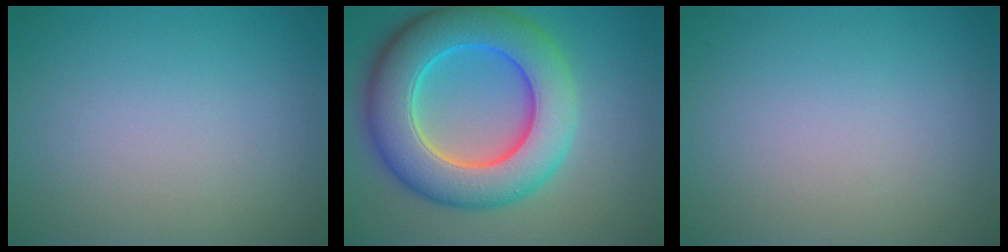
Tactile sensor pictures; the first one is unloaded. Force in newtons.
{"total": 10.7, "press": 10.7, "slide": 0.5}
{"total": 0.0}